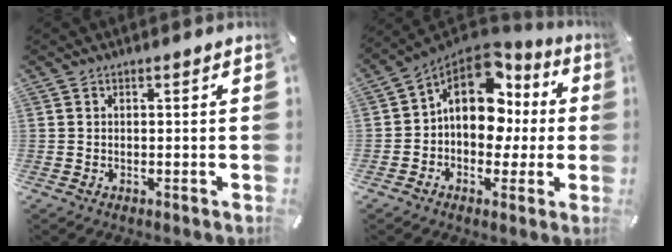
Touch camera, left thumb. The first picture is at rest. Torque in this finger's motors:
{"motor_torque": [2.44, 2.57, 0.76, 0.11, 0.20]}